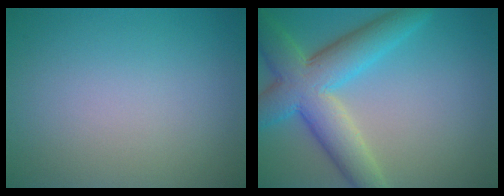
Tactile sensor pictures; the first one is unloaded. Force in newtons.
{"total": 8.2, "press": 8.2, "slide": 0.5}